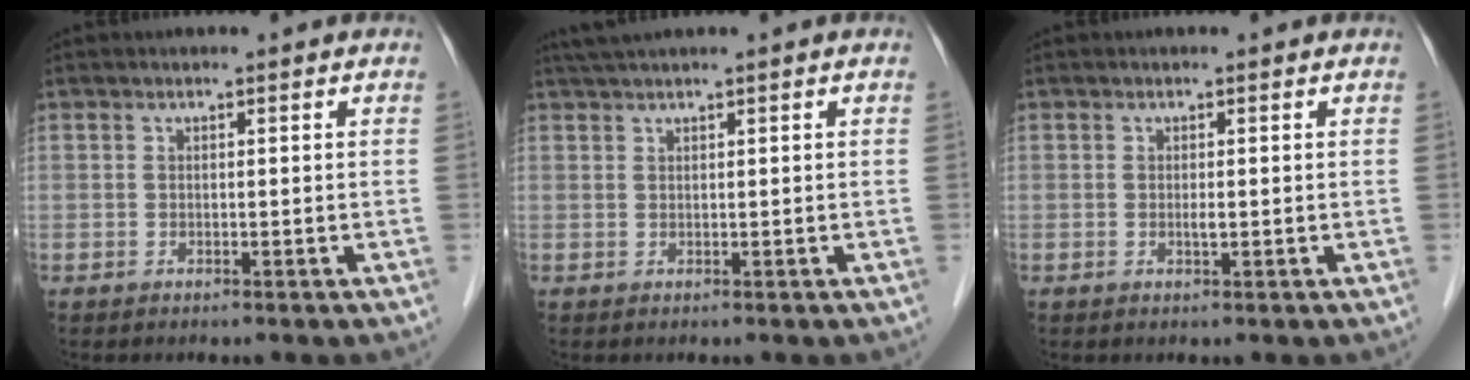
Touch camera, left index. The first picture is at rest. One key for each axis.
{"total": 2.2, "fx": 1.8, "fy": -0.5, "fz": 1.2, "tx": -0.024, "ty": 0.016, "tz": 0.040}
{"total": 0.7, "fx": 0.0, "fy": 0.1, "fz": 0.7, "tx": -0.014, "ty": -0.004, "tz": -0.002}